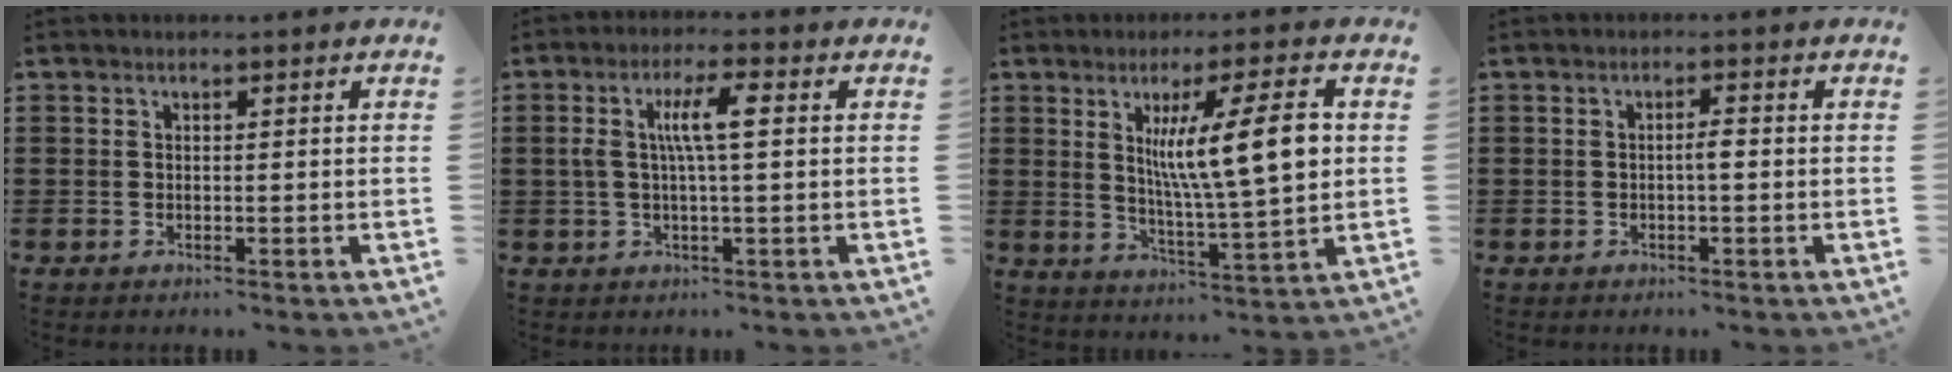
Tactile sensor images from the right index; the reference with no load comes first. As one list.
[{"total": 6.0, "force": [0.8, 1.1, 5.9], "torque": [-0.120, 0.003, 0.005]}, {"total": 11.8, "force": [2.8, 1.6, 11.3], "torque": [-0.190, -0.001, 0.036]}, {"total": 1.5, "force": [-0.3, 0.2, 1.4], "torque": [-0.028, 0.002, -0.006]}]